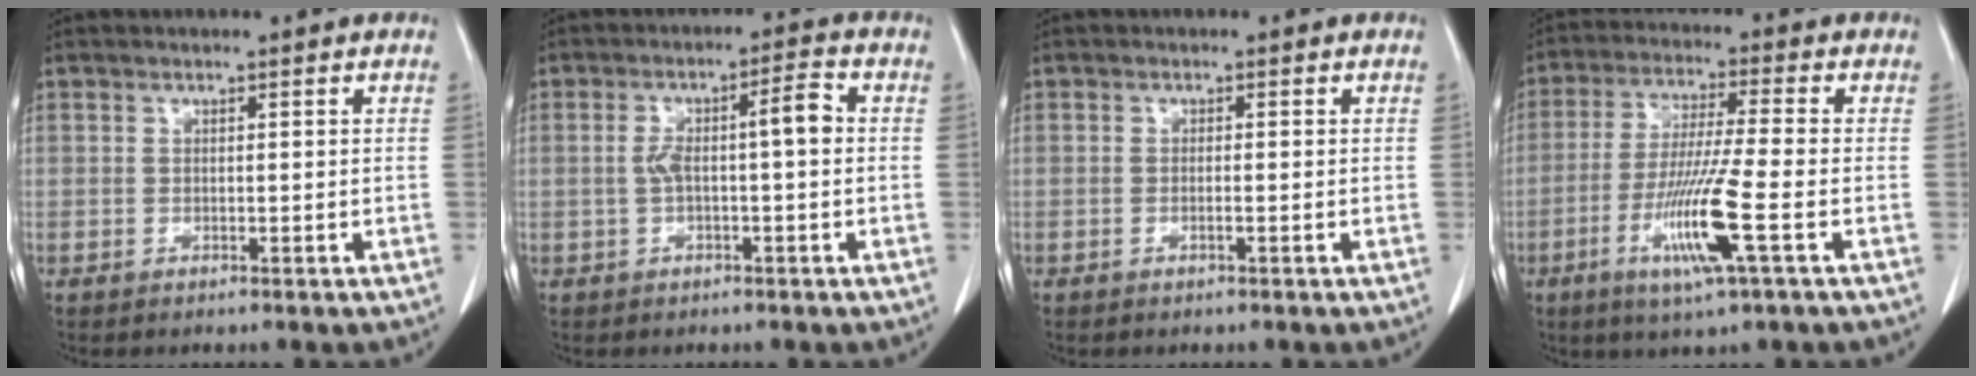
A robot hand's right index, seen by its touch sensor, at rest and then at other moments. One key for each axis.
{"total": 5.7, "fx": -0.1, "fy": 0.8, "fz": 5.6, "tx": -0.101, "ty": 0.026, "tz": 0.000}
{"total": 0.7, "fx": -0.4, "fy": -0.1, "fz": 0.6, "tx": -0.011, "ty": 0.002, "tz": -0.007}
{"total": 11.2, "fx": -4.1, "fy": -0.6, "fz": 10.4, "tx": -0.206, "ty": -0.021, "tz": -0.079}